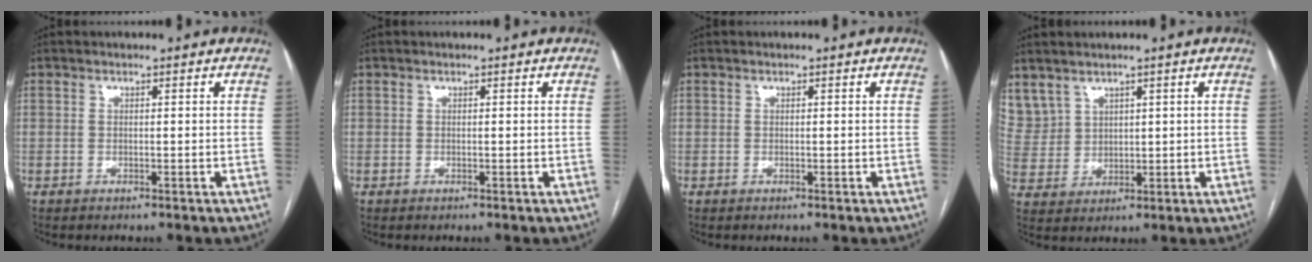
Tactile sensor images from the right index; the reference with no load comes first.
{"total": 0.0}
{"total": 0.0}
{"total": 8.8, "force": [5.7, 6.3, 2.1], "torque": [-0.075, 0.023, 0.140]}